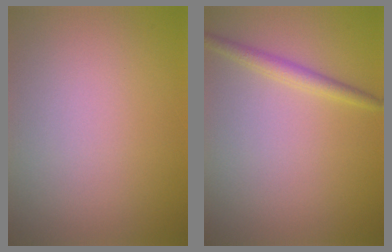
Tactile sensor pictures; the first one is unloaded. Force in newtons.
{"total": 1.9, "press": 1.9, "slide": 0.2}